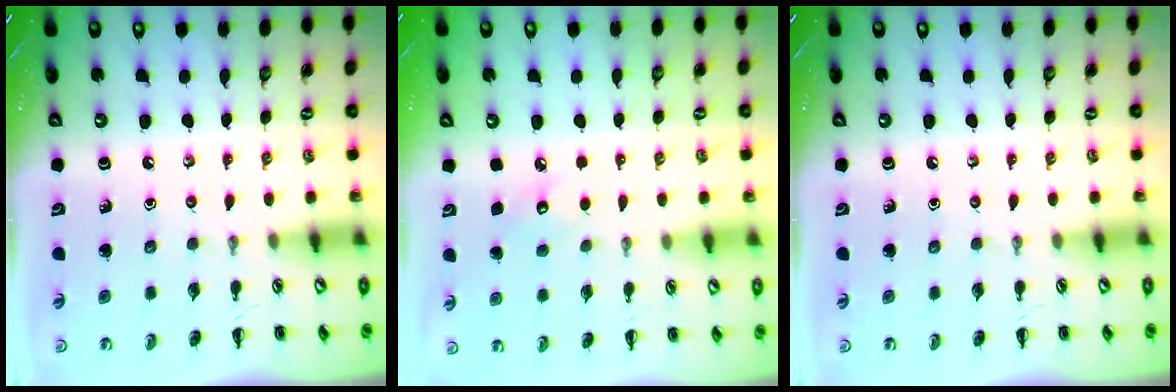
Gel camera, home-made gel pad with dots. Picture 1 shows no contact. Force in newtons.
{"total": 6.3, "press": 6.1, "slide": 1.6}
{"total": 0.0}